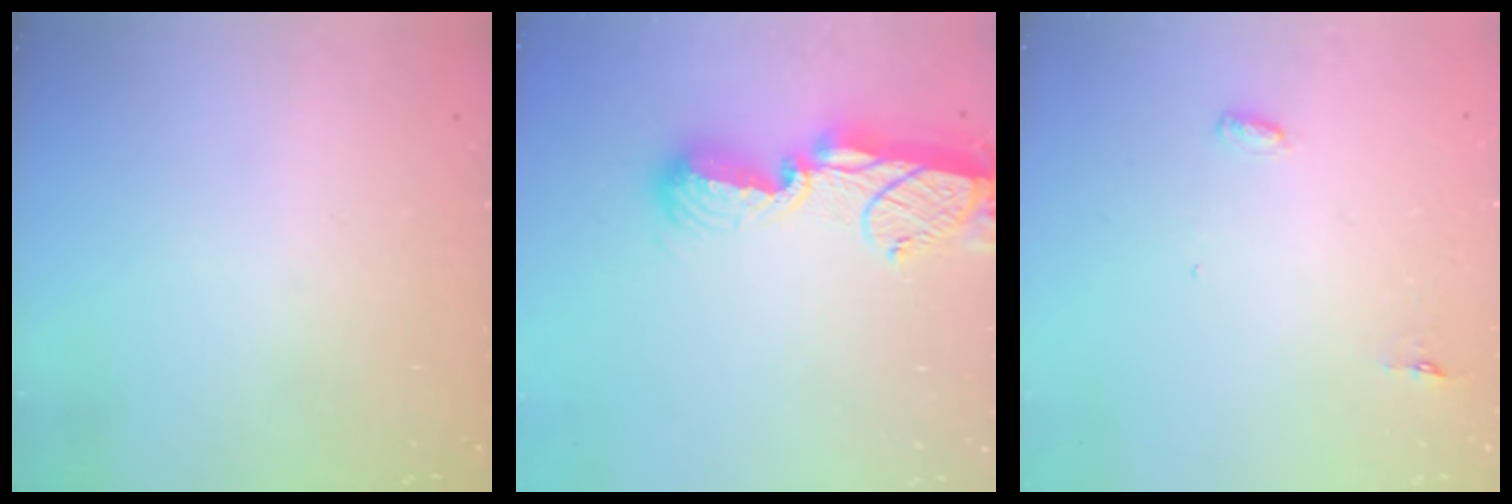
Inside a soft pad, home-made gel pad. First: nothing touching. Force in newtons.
{"total": 11.4, "press": 11.3, "slide": 1.5}
{"total": 3.0, "press": 2.8, "slide": 0.9}